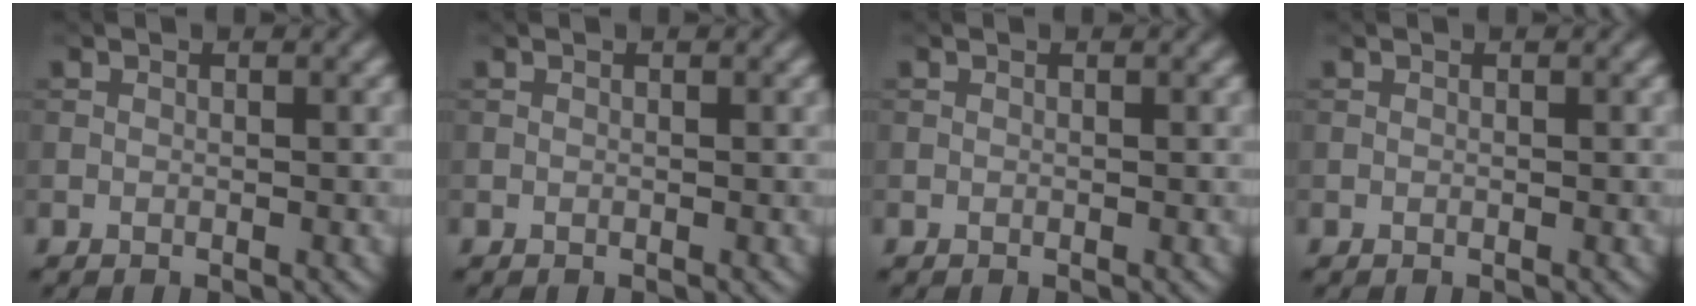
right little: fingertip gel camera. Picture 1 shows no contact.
{"total": 0.0}
{"total": 0.0}
{"total": 0.0}